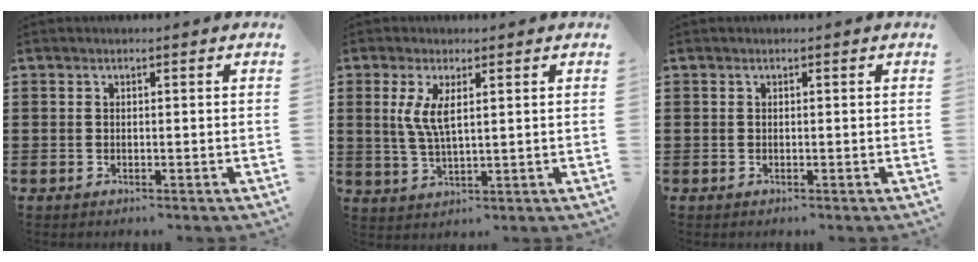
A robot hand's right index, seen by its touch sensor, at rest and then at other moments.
{"total": 4.9, "force": [1.5, 1.5, 4.4], "torque": [-0.101, 0.000, 0.023]}
{"total": 0.0}